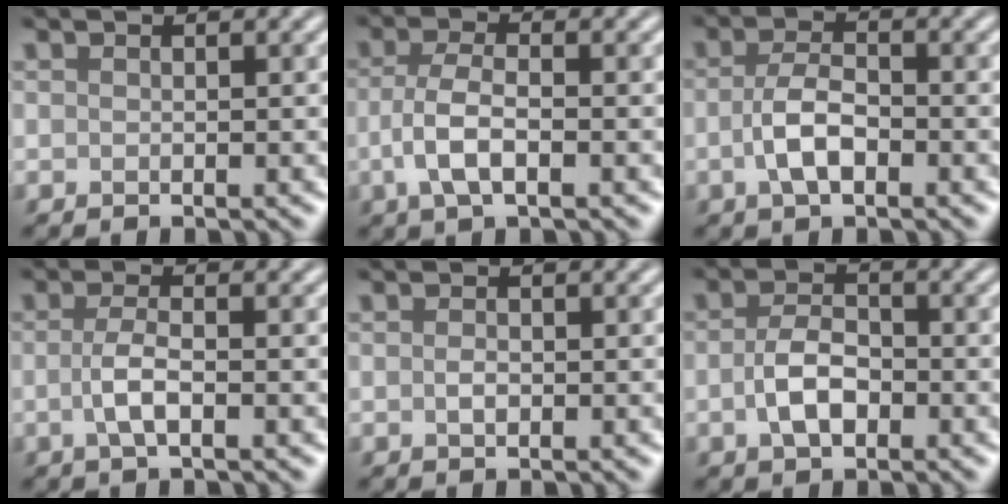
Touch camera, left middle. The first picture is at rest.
{"total": 3.6, "force": [-1.0, 1.4, 3.2], "torque": [-0.071, -0.001, -0.023]}
{"total": 3.4, "force": [-1.0, 1.6, 2.8], "torque": [-0.058, 0.000, -0.023]}
{"total": 2.4, "force": [-0.6, 0.7, 2.3], "torque": [-0.050, -0.001, -0.013]}
{"total": 0.8, "force": [-0.2, 0.5, 0.7], "torque": [-0.016, -0.001, -0.001]}
{"total": 3.4, "force": [-0.9, 2.0, 2.6], "torque": [-0.053, 0.001, -0.018]}